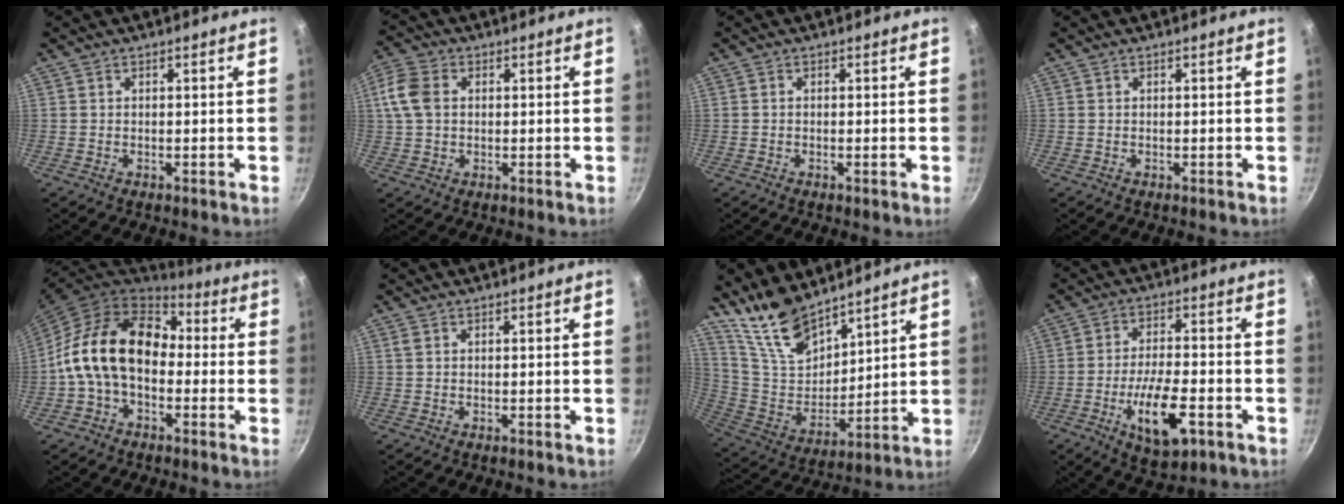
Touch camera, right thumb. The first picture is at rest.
{"total": 7.3, "force": [1.2, 5.4, 4.8], "torque": [-0.095, 0.007, 0.011]}
{"total": 0.8, "force": [-0.3, -0.1, 0.7], "torque": [-0.015, 0.000, -0.008]}
{"total": 0.0}
{"total": 16.8, "force": [-0.7, 11.7, 12.0], "torque": [-0.184, 0.044, -0.032]}
{"total": 0.6, "force": [0.3, 0.4, 0.4], "torque": [-0.008, 0.001, 0.006]}
{"total": 14.9, "force": [11.9, 6.3, 6.3], "torque": [-0.091, -0.087, 0.240]}
{"total": 12.4, "force": [-4.6, 4.9, 10.4], "torque": [-0.173, 0.018, -0.073]}